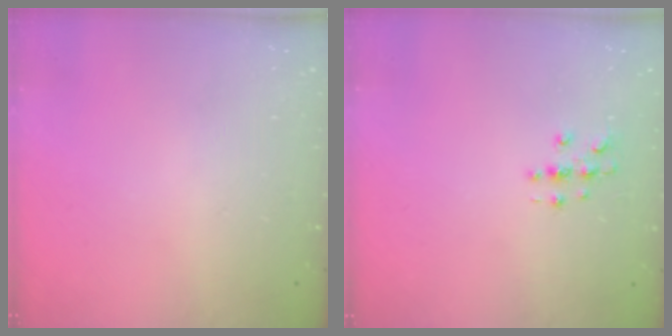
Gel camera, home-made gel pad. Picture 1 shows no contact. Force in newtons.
{"total": 2.7, "press": 2.7, "slide": 0.3}